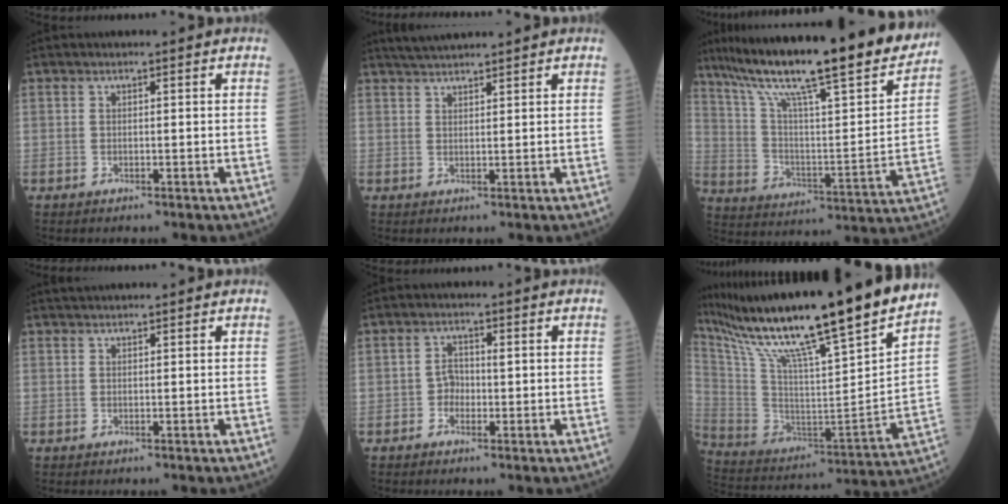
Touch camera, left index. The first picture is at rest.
{"total": 4.3, "force": [4.0, 0.0, 1.5], "torque": [-0.029, 0.028, 0.076]}
{"total": 27.7, "force": [22.6, 1.9, 15.8], "torque": [-0.267, -0.030, 0.332]}
{"total": 1.9, "force": [1.8, 0.1, 0.6], "torque": [-0.009, 0.025, 0.034]}
{"total": 2.2, "force": [-0.4, 1.7, 1.2], "torque": [-0.015, 0.006, -0.010]}
{"total": 29.4, "force": [23.8, -1.2, 17.1], "torque": [-0.309, -0.052, 0.378]}